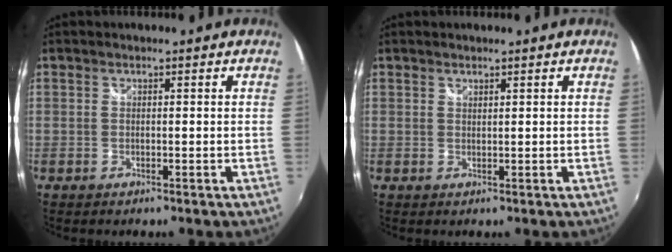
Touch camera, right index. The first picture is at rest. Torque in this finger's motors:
{"motor_torque": [0.06, 0.12, -0.04, 0.00]}